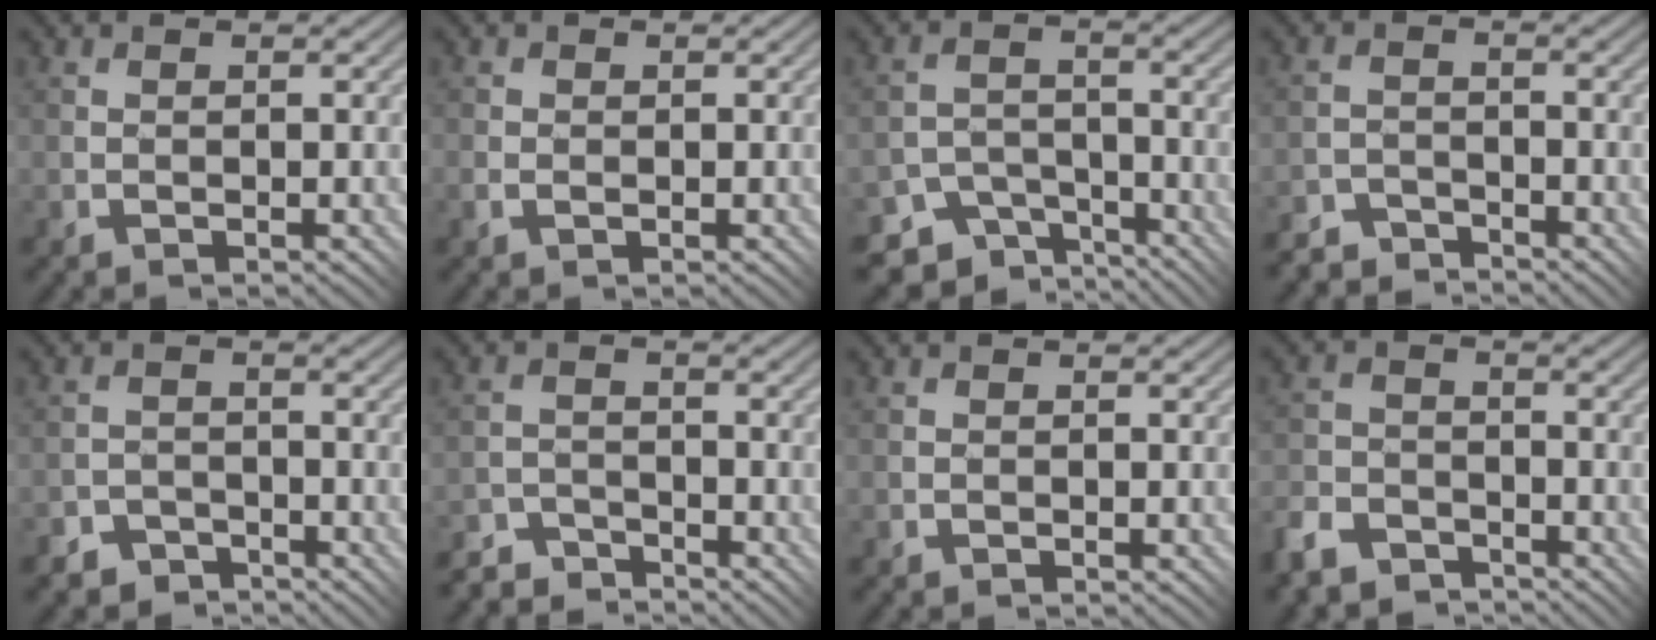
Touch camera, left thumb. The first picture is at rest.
{"total": 1.6, "force": [-0.5, 1.3, 0.8], "torque": [-0.016, -0.001, -0.011]}
{"total": 6.1, "force": [-4.8, 3.3, 1.6], "torque": [-0.024, -0.005, -0.081]}
{"total": 3.8, "force": [-3.7, 0.7, 0.0], "torque": [0.009, 0.008, -0.074]}
{"total": 3.3, "force": [-3.0, 1.5, 0.1], "torque": [0.005, 0.010, -0.057]}
{"total": 4.1, "force": [-4.0, 0.8, 0.2], "torque": [0.004, 0.006, -0.081]}
{"total": 0.0}
{"total": 5.7, "force": [-4.8, 2.8, 1.6], "torque": [-0.037, -0.003, -0.106]}